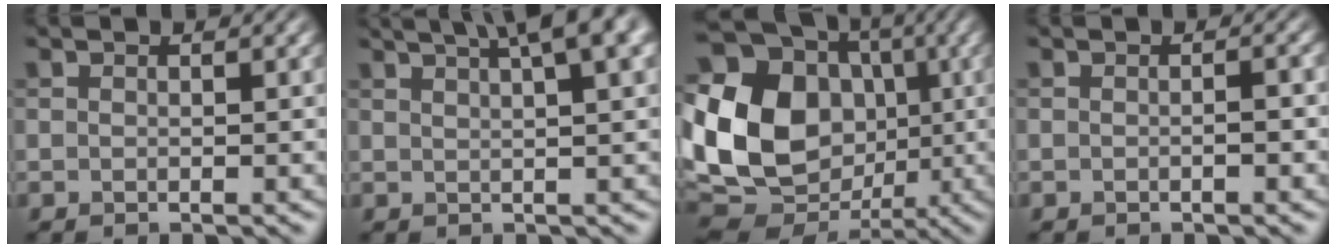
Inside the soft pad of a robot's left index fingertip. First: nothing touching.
{"total": 8.1, "force": [4.6, 2.3, 6.3], "torque": [-0.066, 0.033, 0.042]}
{"total": 20.6, "force": [-0.1, 17.3, 11.1], "torque": [-0.252, 0.013, -0.025]}
{"total": 1.1, "force": [-0.5, 0.1, 1.0], "torque": [-0.018, 0.002, -0.008]}